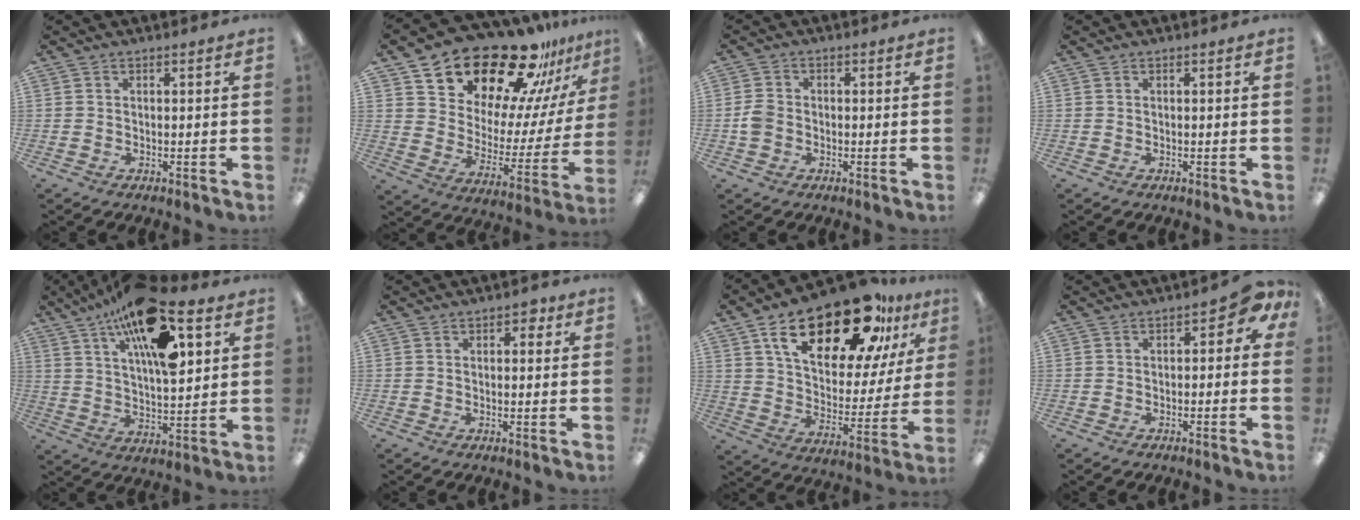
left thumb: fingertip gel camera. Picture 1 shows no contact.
{"total": 23.9, "force": [19.6, 10.2, 9.0], "torque": [-0.137, -0.148, 0.344]}
{"total": 4.1, "force": [-0.9, 3.4, 2.1], "torque": [-0.026, 0.008, -0.017]}
{"total": 0.0}
{"total": 20.6, "force": [11.1, 8.2, 15.3], "torque": [-0.250, -0.043, 0.184]}
{"total": 2.3, "force": [1.0, 1.5, 1.3], "torque": [-0.011, 0.000, 0.014]}
{"total": 24.8, "force": [15.9, 10.7, 15.7], "torque": [-0.246, -0.080, 0.266]}
{"total": 3.3, "force": [0.1, 2.3, 2.4], "torque": [-0.031, -0.001, -0.002]}